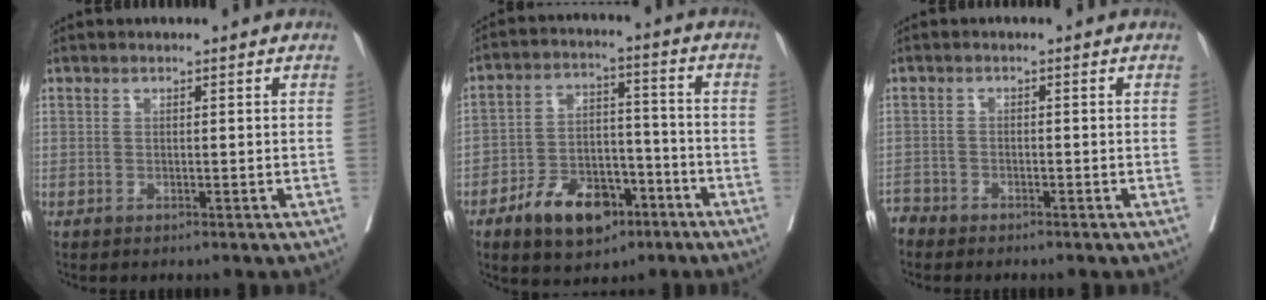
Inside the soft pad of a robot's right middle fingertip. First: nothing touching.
{"total": 11.1, "force": [-6.6, 6.0, 6.7], "torque": [-0.109, 0.013, -0.108]}
{"total": 2.0, "force": [-1.9, 0.4, -0.6], "torque": [0.015, -0.003, -0.040]}